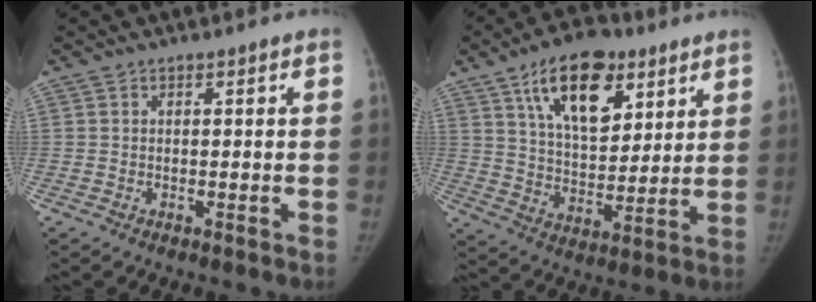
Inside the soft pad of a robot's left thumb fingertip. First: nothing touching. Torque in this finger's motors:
{"motor_torque": [0.55, 1.06, 1.34, -1.41, 0.38]}